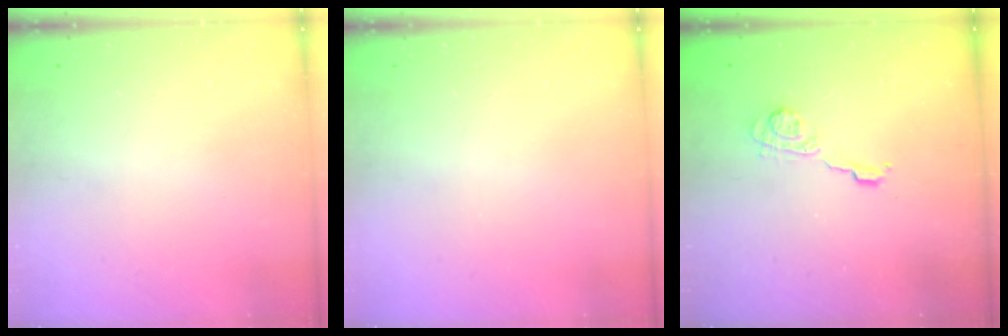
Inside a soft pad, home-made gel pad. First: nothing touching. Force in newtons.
{"total": 0.0}
{"total": 4.9, "press": 4.9, "slide": 0.3}